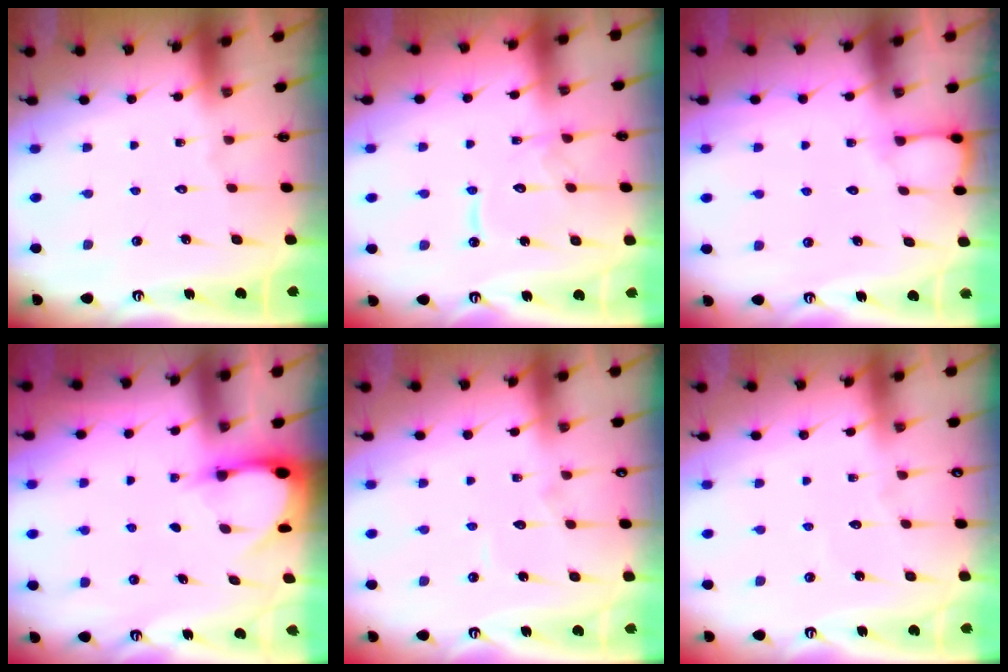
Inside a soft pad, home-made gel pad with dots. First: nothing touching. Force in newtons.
{"total": 10.9, "press": 10.9, "slide": 1.1}
{"total": 4.2, "press": 4.1, "slide": 0.3}
{"total": 2.9, "press": 2.9, "slide": 0.3}
{"total": 4.7, "press": 4.6, "slide": 0.4}
{"total": 2.3, "press": 2.2, "slide": 0.3}